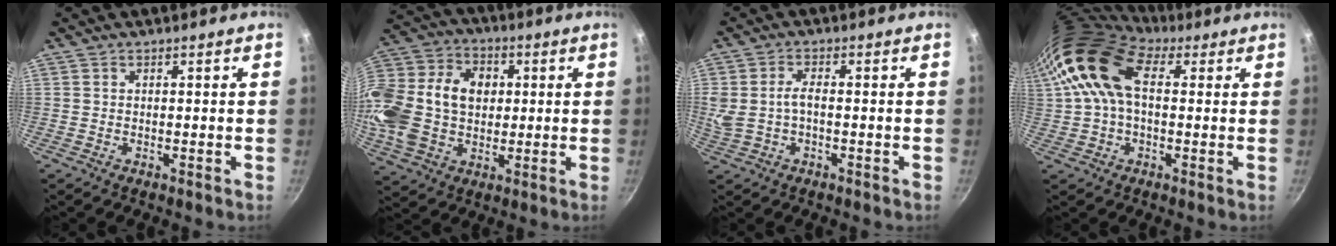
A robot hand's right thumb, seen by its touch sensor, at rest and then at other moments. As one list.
[{"total": 22.6, "force": [1.6, 16.9, 14.9], "torque": [-0.292, 0.034, 0.025]}, {"total": 5.7, "force": [-0.4, 3.1, 4.8], "torque": [-0.100, 0.007, -0.006]}, {"total": 14.5, "force": [4.2, 8.7, 10.8], "torque": [-0.193, 0.021, 0.066]}]